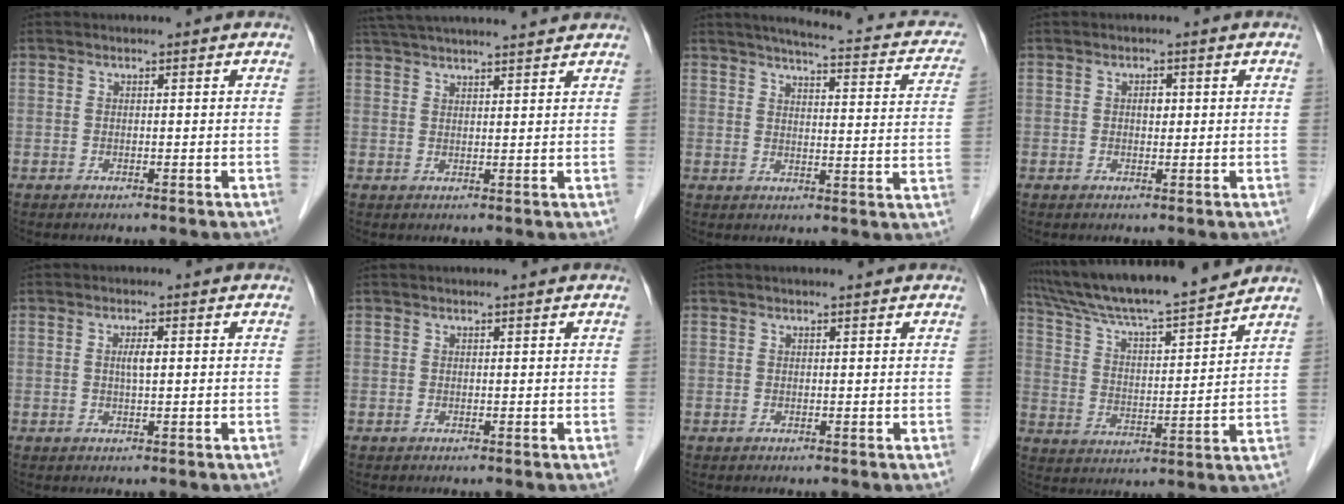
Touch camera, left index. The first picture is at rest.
{"total": 15.4, "force": [14.0, 1.1, 6.3], "torque": [-0.112, 0.043, 0.207]}
{"total": 17.0, "force": [13.7, 3.8, 9.3], "torque": [-0.109, 0.007, 0.146]}
{"total": 1.3, "force": [0.0, 0.8, 1.0], "torque": [-0.015, -0.002, -0.001]}
{"total": 1.7, "force": [0.0, 0.2, 1.7], "torque": [-0.032, -0.002, 0.001]}
{"total": 1.2, "force": [1.1, 0.0, 0.6], "torque": [-0.006, 0.014, 0.016]}
{"total": 2.3, "force": [2.0, 0.1, 1.2], "torque": [-0.011, 0.021, 0.029]}
{"total": 17.2, "force": [15.6, 0.2, 7.3], "torque": [-0.131, 0.006, 0.257]}